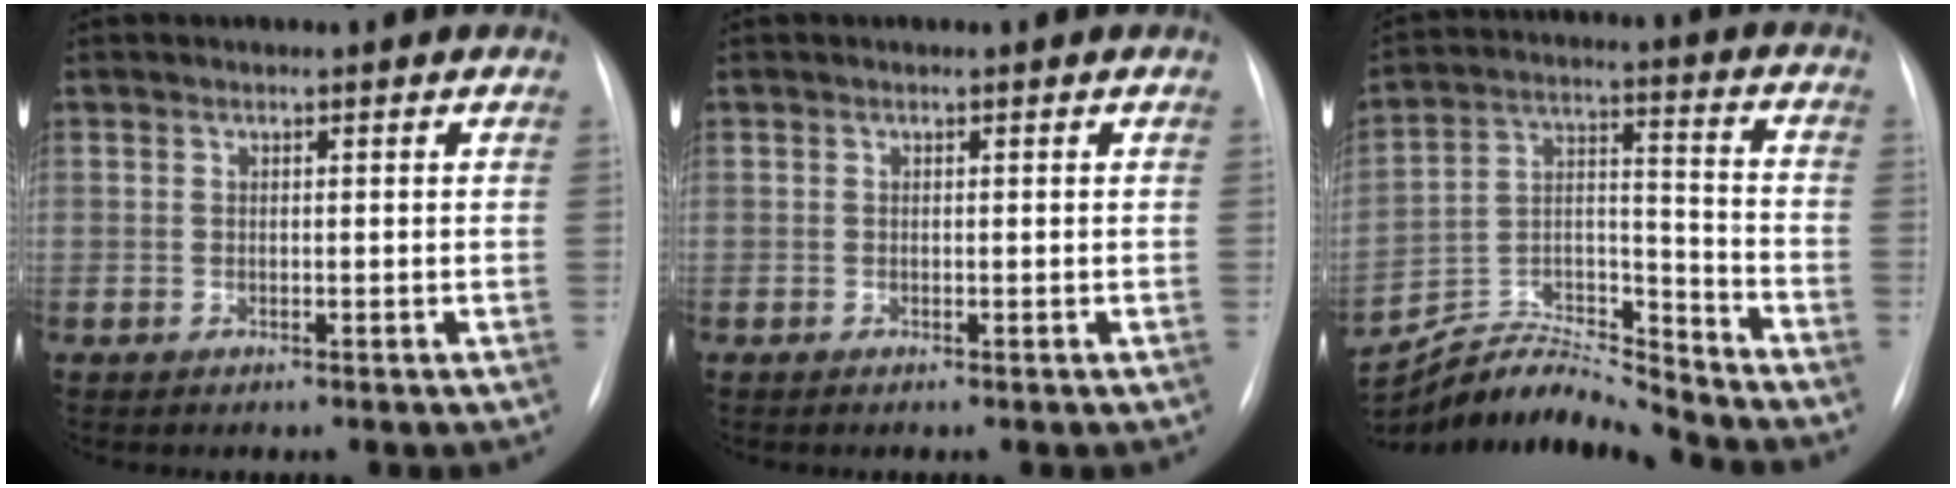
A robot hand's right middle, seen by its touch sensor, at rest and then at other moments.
{"total": 0.0}
{"total": 14.1, "force": [-14.0, -1.5, 0.6], "torque": [-0.014, 0.040, -0.256]}